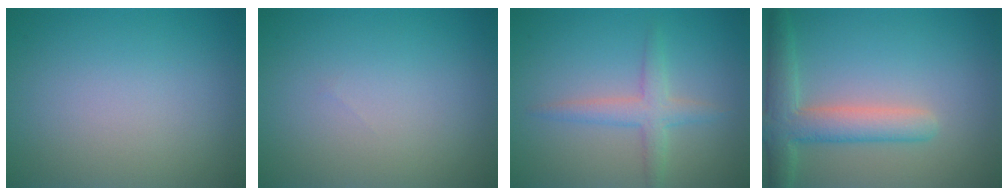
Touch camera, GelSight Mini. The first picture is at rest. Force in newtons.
{"total": 0.0}
{"total": 2.4, "press": 2.4, "slide": 0.1}
{"total": 4.6, "press": 4.6, "slide": 0.4}